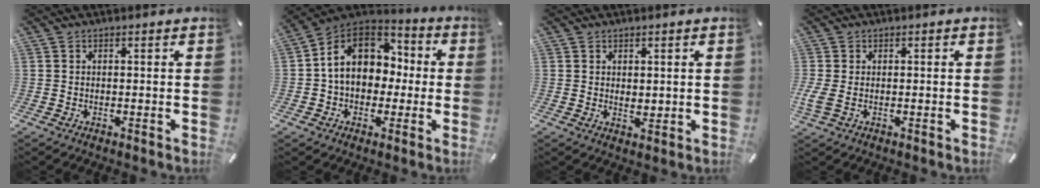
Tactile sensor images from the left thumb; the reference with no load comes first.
{"total": 13.6, "force": [1.3, 11.1, 7.7], "torque": [-0.148, 0.005, 0.027]}
{"total": 1.6, "force": [1.0, 1.1, 0.5], "torque": [-0.004, 0.001, 0.017]}
{"total": 3.0, "force": [-0.3, 1.9, 2.3], "torque": [-0.054, 0.001, -0.007]}